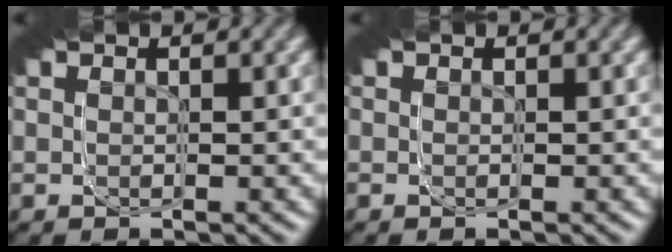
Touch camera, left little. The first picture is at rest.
{"total": 0.0}